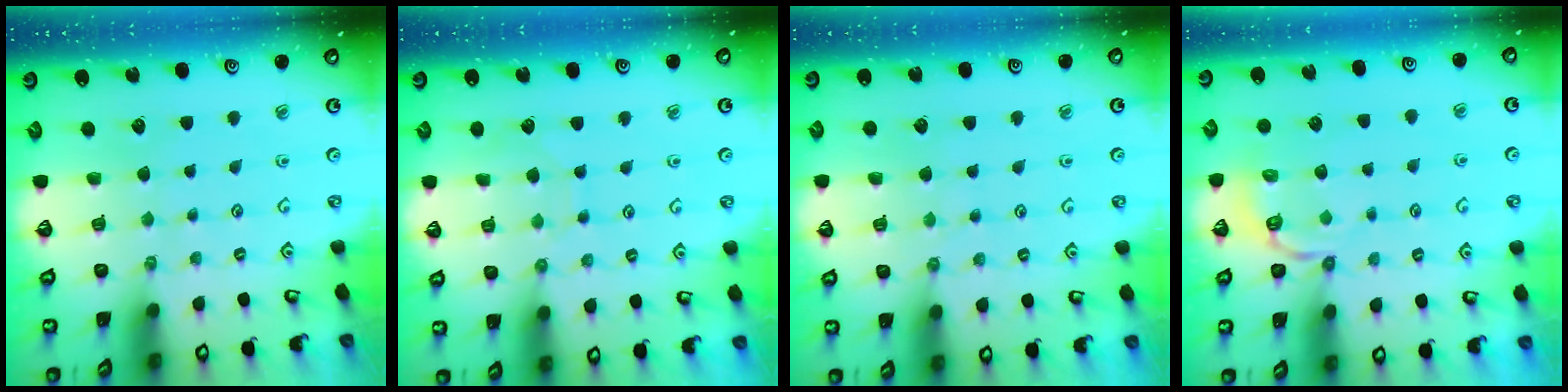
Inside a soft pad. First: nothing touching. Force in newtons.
{"total": 6.2, "press": 6.2, "slide": 0.5}
{"total": 2.9, "press": 2.9, "slide": 0.2}
{"total": 6.6, "press": 6.3, "slide": 2.0}